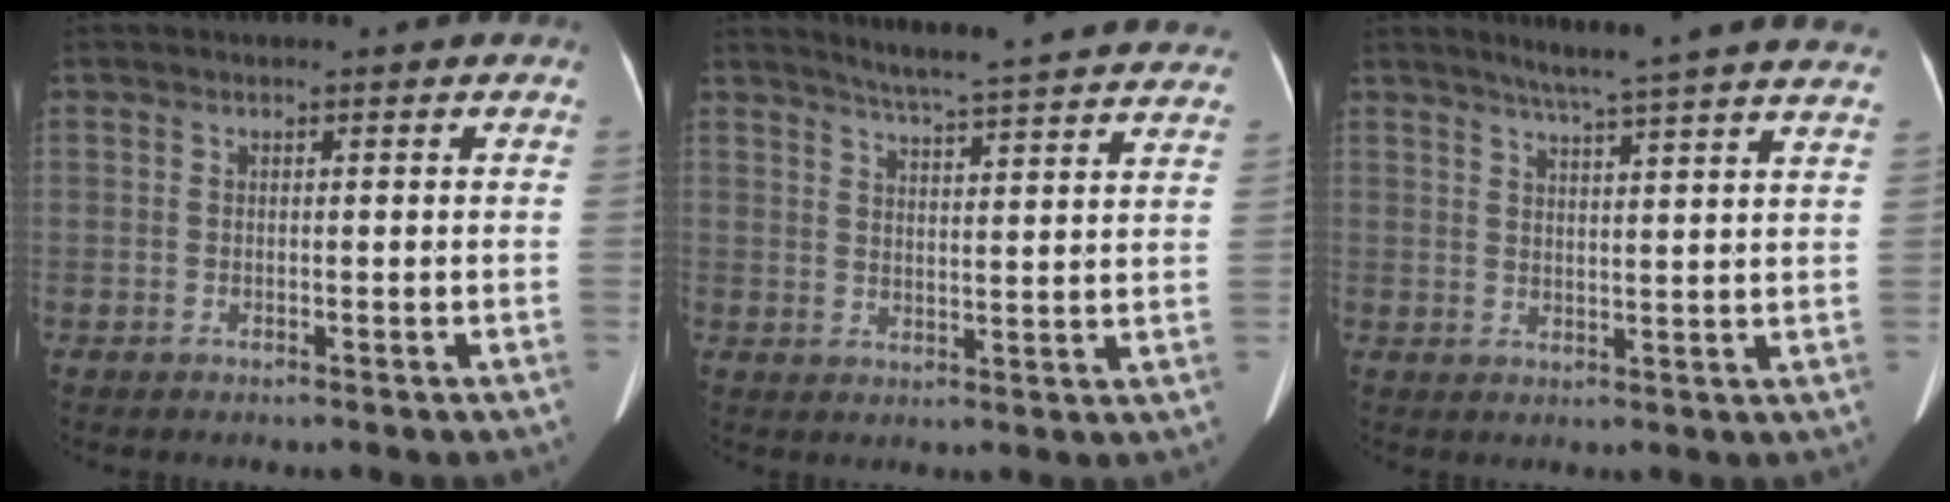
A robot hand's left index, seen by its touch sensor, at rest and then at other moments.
{"total": 21.6, "force": [20.3, 0.7, 7.4], "torque": [-0.107, -0.039, 0.244]}
{"total": 17.0, "force": [15.0, -0.9, 7.8], "torque": [-0.120, -0.021, 0.183]}